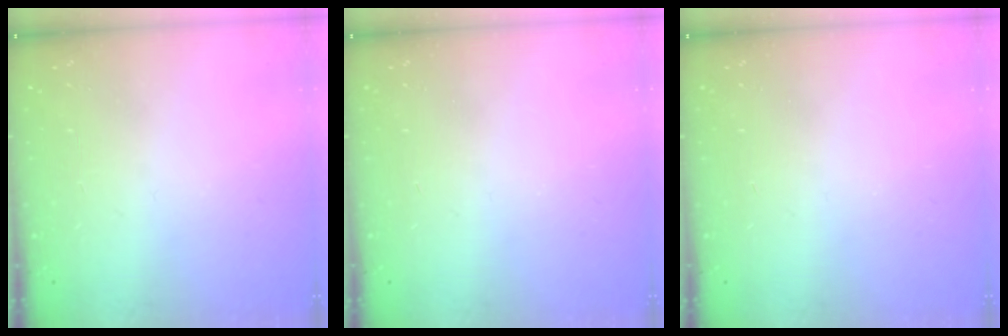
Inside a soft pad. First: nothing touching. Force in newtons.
{"total": 0.0}
{"total": 0.0}